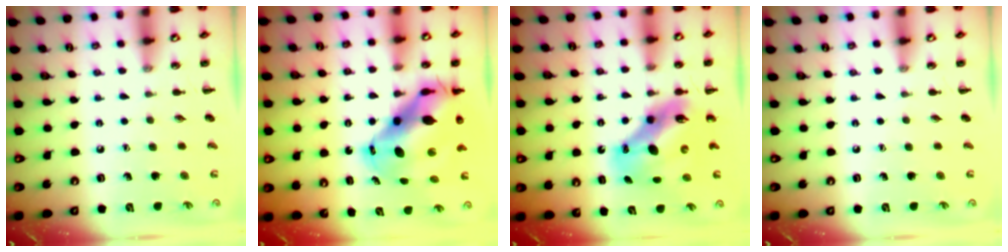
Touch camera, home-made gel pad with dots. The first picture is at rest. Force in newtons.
{"total": 15.6, "press": 15.1, "slide": 4.0}
{"total": 11.2, "press": 10.8, "slide": 3.0}
{"total": 0.0}